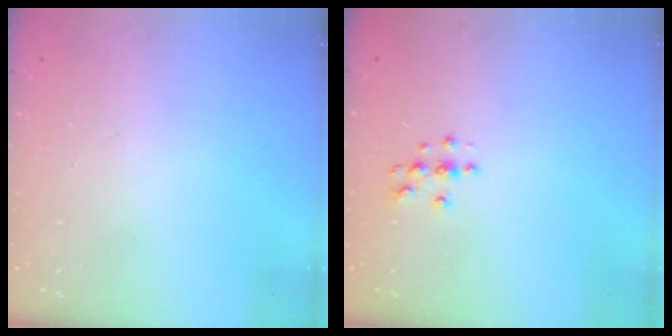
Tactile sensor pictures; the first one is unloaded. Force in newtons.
{"total": 3.9, "press": 3.9, "slide": 0.4}